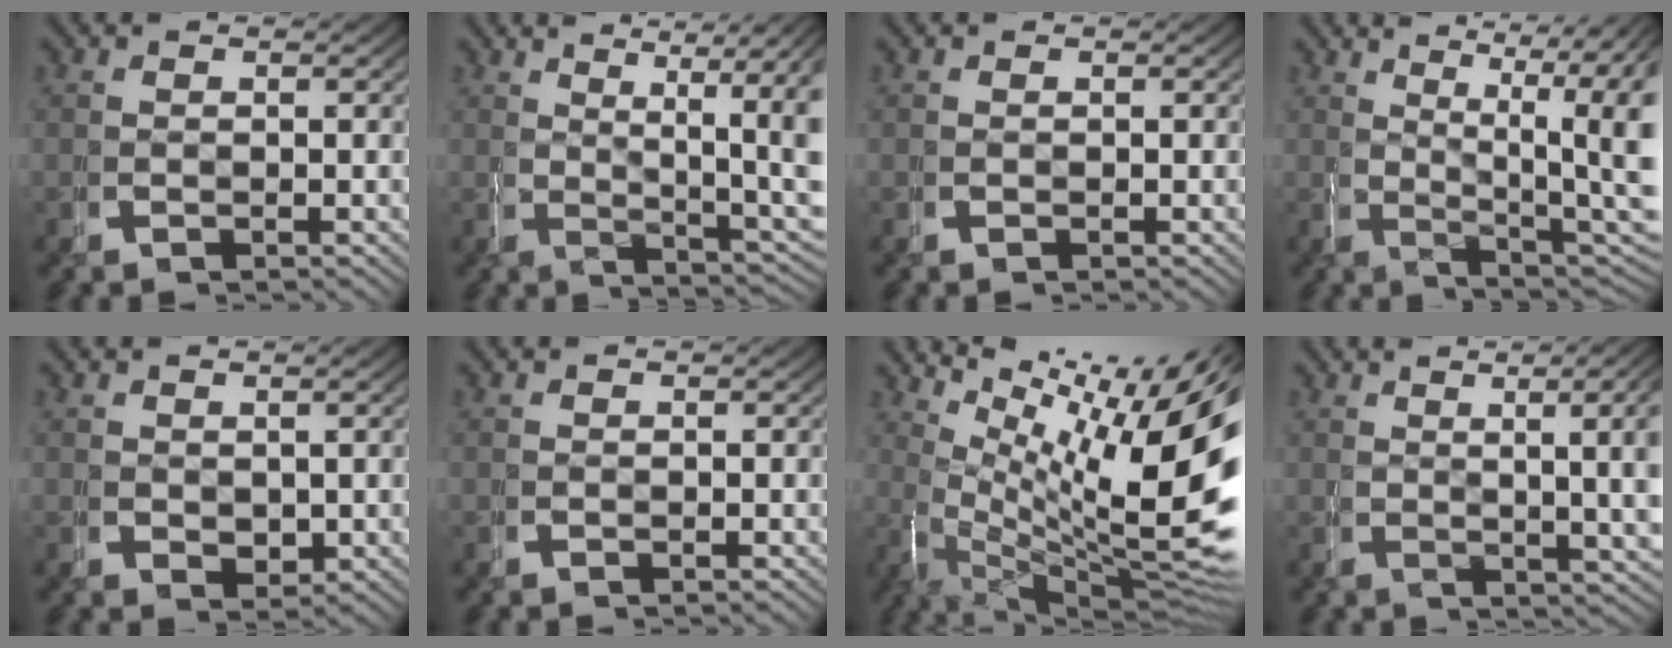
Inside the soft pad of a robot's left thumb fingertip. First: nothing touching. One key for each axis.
{"total": 9.1, "fx": 1.9, "fy": 4.9, "fz": 7.4, "tx": -0.099, "ty": -0.011, "tz": 0.029}
{"total": 0.0}
{"total": 8.2, "fx": 1.2, "fy": 4.7, "fz": 6.6, "tx": -0.076, "ty": -0.005, "tz": 0.015}
{"total": 1.3, "fx": 0.4, "fy": 1.0, "fz": 0.7, "tx": -0.008, "ty": -0.005, "tz": 0.014}
{"total": 0.0}
{"total": 17.4, "fx": 1.8, "fy": 10.1, "fz": 14.1, "tx": -0.222, "ty": -0.047, "tz": 0.051}
{"total": 7.7, "fx": 1.7, "fy": 3.4, "fz": 6.7, "tx": -0.079, "ty": 0.007, "tz": 0.027}